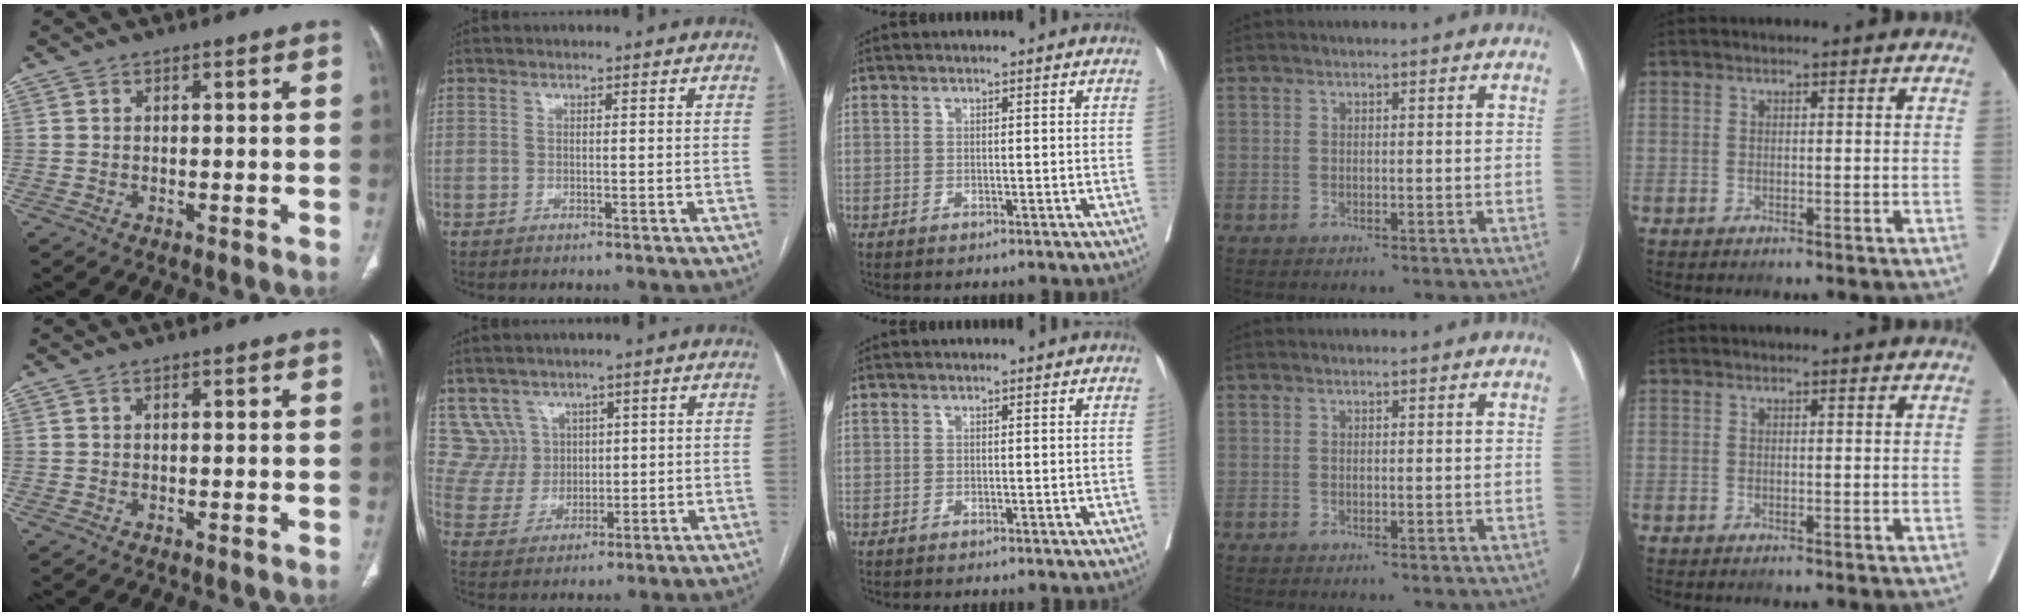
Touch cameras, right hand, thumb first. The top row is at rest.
{"index": {"total": 6.1, "force": [3.5, 4.9, -0.4], "torque": [0.003, 0.018, 0.080]}}